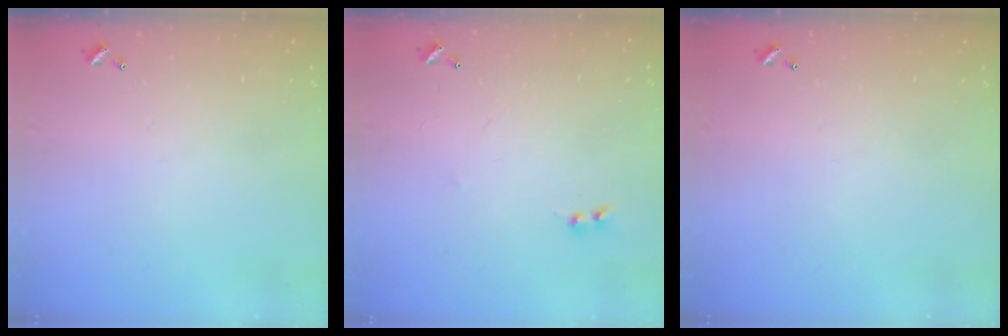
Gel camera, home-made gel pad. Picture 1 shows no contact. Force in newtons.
{"total": 2.0, "press": 2.0, "slide": 0.5}
{"total": 0.0}